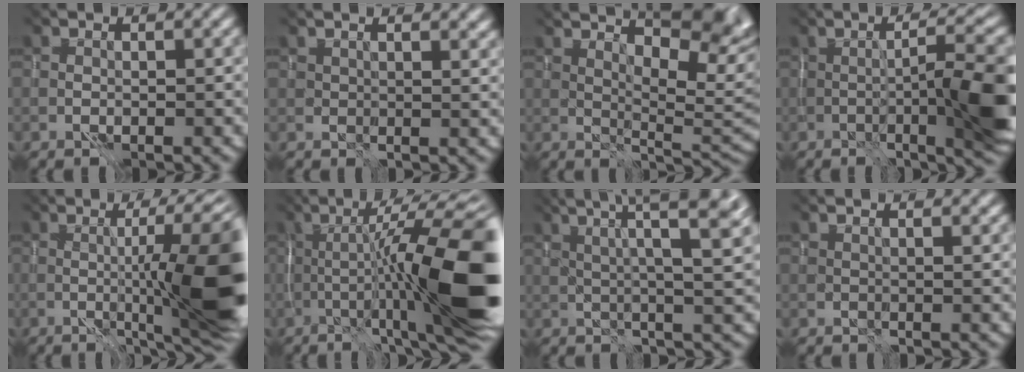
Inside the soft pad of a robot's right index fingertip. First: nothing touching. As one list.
[{"total": 2.8, "force": [2.4, 1.4, 0.5], "torque": [-0.014, -0.003, 0.026]}, {"total": 7.2, "force": [4.0, 2.1, 5.6], "torque": [-0.083, -0.002, 0.081]}, {"total": 8.0, "force": [-3.5, 0.0, 7.2], "torque": [-0.093, -0.006, -0.032]}, {"total": 10.7, "force": [-2.1, 0.6, 10.5], "torque": [-0.134, -0.010, -0.012]}, {"total": 14.0, "force": [-3.9, 1.0, 13.4], "torque": [-0.190, 0.022, -0.046]}, {"total": 8.1, "force": [3.4, 0.8, 7.3], "torque": [-0.074, 0.032, 0.040]}, {"total": 2.1, "force": [1.8, 0.7, 0.6], "torque": [-0.015, -0.001, 0.020]}]